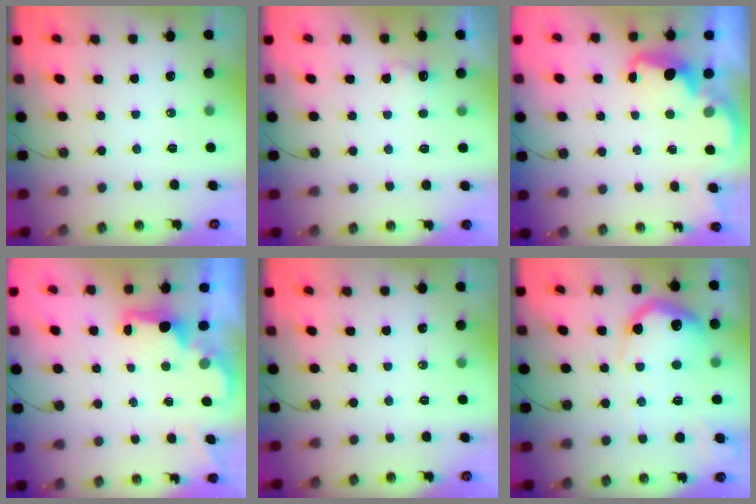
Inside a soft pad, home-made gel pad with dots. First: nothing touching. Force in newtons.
{"total": 6.4, "press": 6.3, "slide": 1.0}
{"total": 2.5, "press": 2.4, "slide": 0.7}
{"total": 1.9, "press": 1.7, "slide": 0.8}
{"total": 0.0}
{"total": 18.9, "press": 18.8, "slide": 1.5}